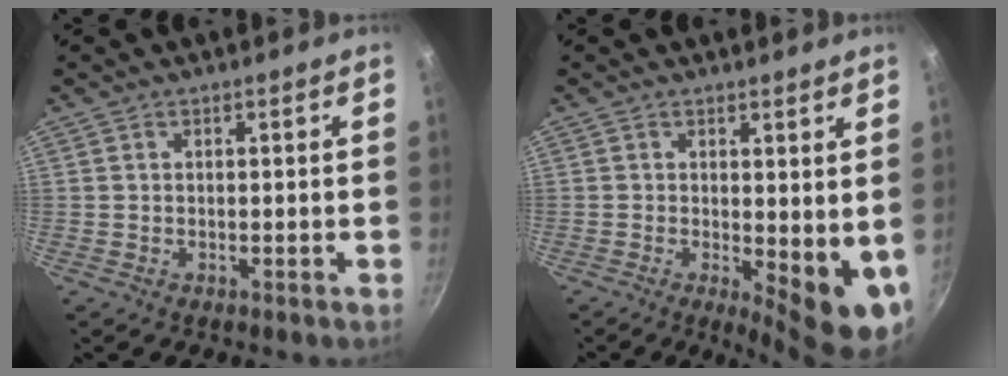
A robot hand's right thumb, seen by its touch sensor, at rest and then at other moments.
{"total": 9.9, "force": [-0.9, 3.4, 9.2], "torque": [-0.116, -0.022, -0.003]}